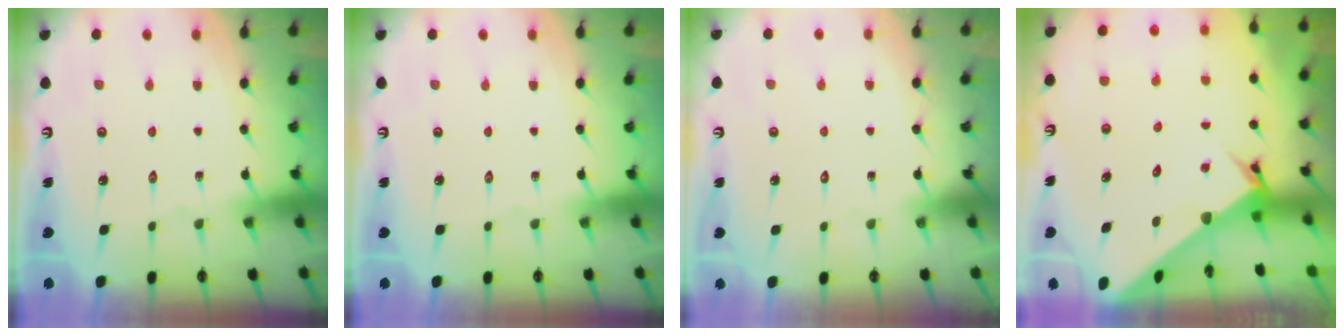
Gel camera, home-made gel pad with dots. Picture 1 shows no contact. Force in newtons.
{"total": 0.0}
{"total": 1.8, "press": 1.7, "slide": 0.1}
{"total": 2.8, "press": 2.8, "slide": 0.3}